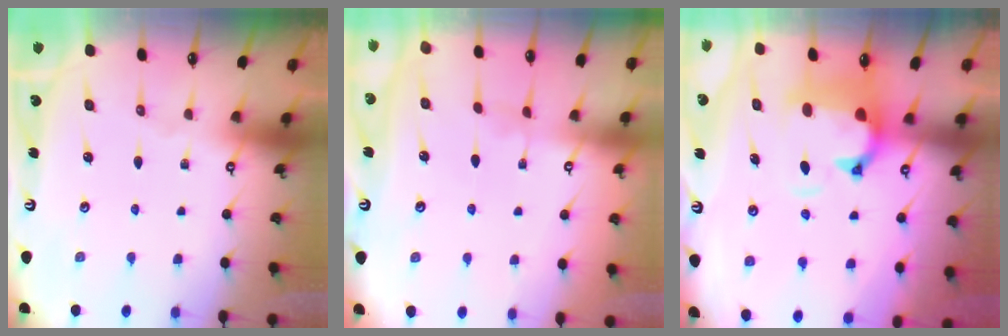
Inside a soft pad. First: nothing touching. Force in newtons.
{"total": 2.8, "press": 2.8, "slide": 0.3}
{"total": 1.6, "press": 0.9, "slide": 1.4}